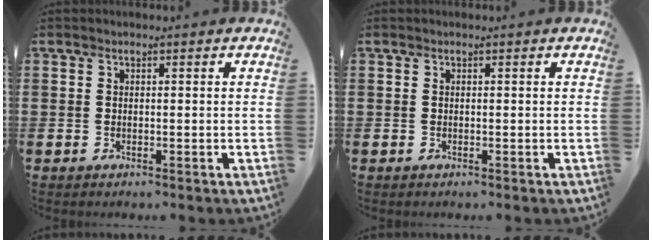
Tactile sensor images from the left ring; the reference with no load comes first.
{"total": 0.0}